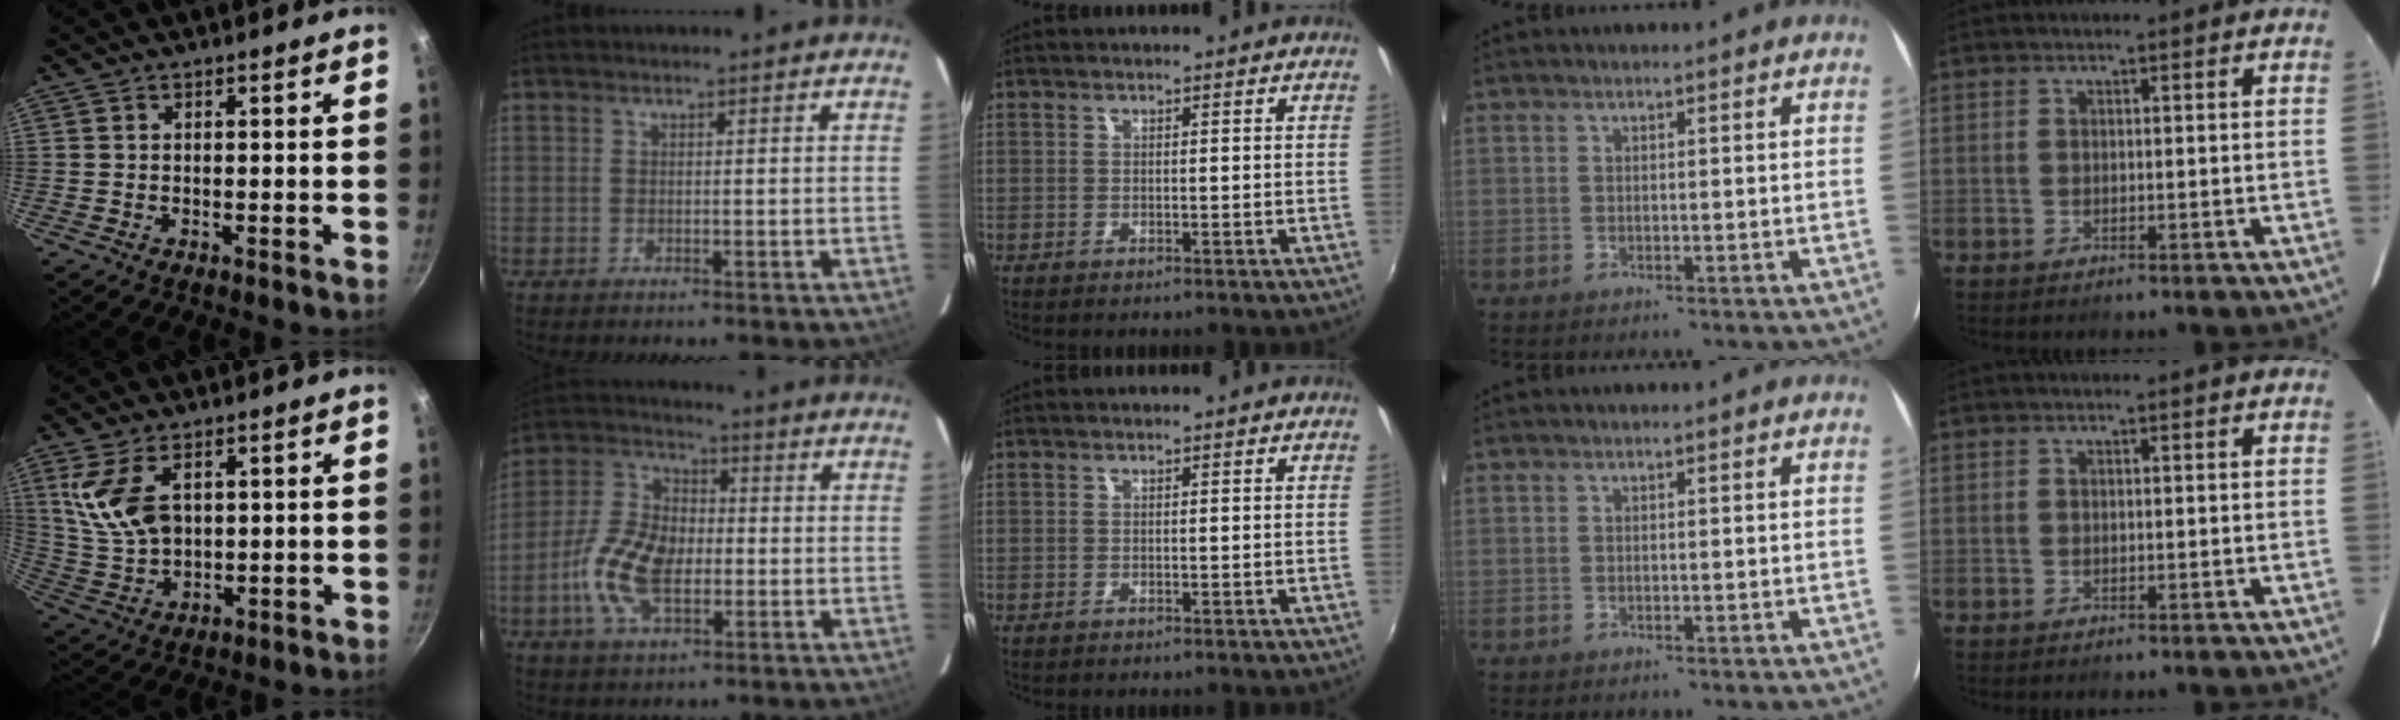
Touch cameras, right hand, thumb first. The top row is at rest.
{"thumb": {"total": 11.1, "force": [3.5, 6.5, 8.2], "torque": [-0.154, -0.016, 0.083]}, "index": {"total": 13.1, "force": [-3.1, 7.3, 10.5], "torque": [-0.224, 0.009, -0.060]}}